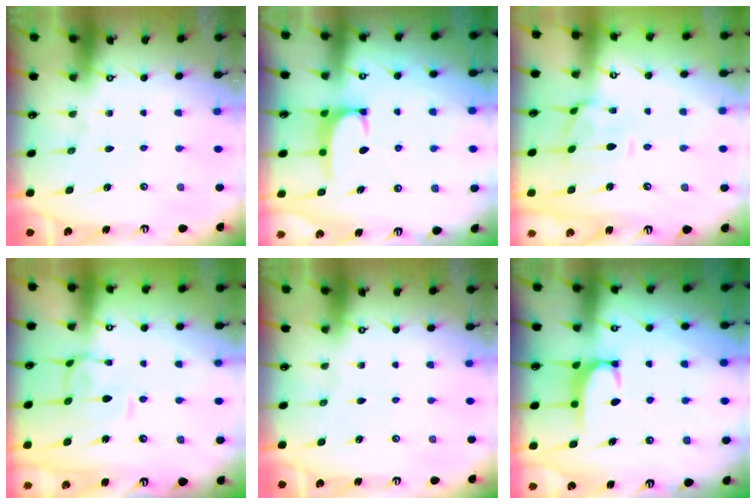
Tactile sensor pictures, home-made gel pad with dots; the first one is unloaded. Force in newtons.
{"total": 0.9, "press": 0.6, "slide": 0.6}
{"total": 1.3, "press": 0.8, "slide": 1.1}
{"total": 0.6, "press": 0.1, "slide": 0.6}
{"total": 0.0}
{"total": 1.6, "press": 1.6, "slide": 0.5}